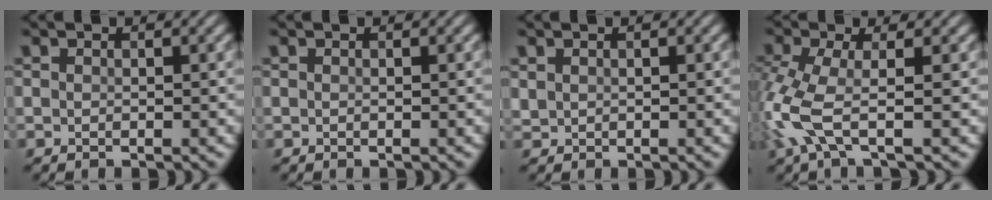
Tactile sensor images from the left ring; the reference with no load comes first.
{"total": 0.0}
{"total": 0.6, "force": [0.4, 0.4, 0.1], "torque": [-0.005, 0.000, 0.013]}
{"total": 4.9, "force": [-1.9, 1.3, 4.3], "torque": [-0.121, -0.010, -0.046]}